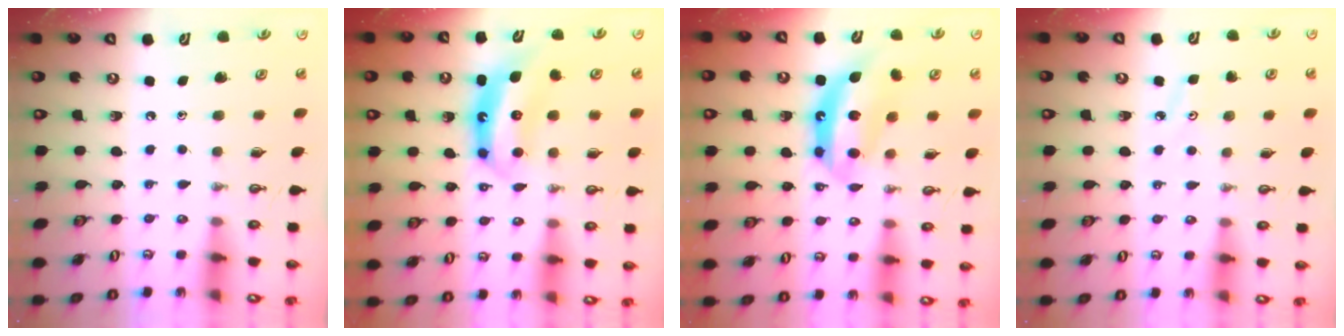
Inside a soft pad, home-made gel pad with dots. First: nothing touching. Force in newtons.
{"total": 7.5, "press": 7.4, "slide": 0.6}
{"total": 12.6, "press": 12.5, "slide": 1.4}
{"total": 3.9, "press": 3.8, "slide": 0.6}